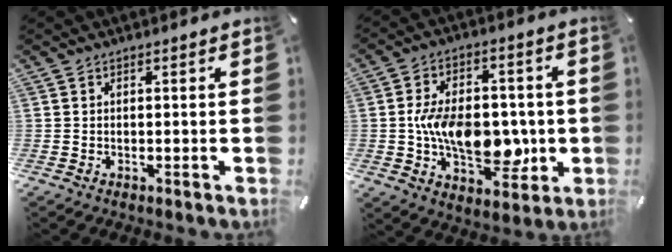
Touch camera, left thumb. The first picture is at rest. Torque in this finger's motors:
{"motor_torque": [2.43, 2.58, 1.86, 0.01, 0.48]}